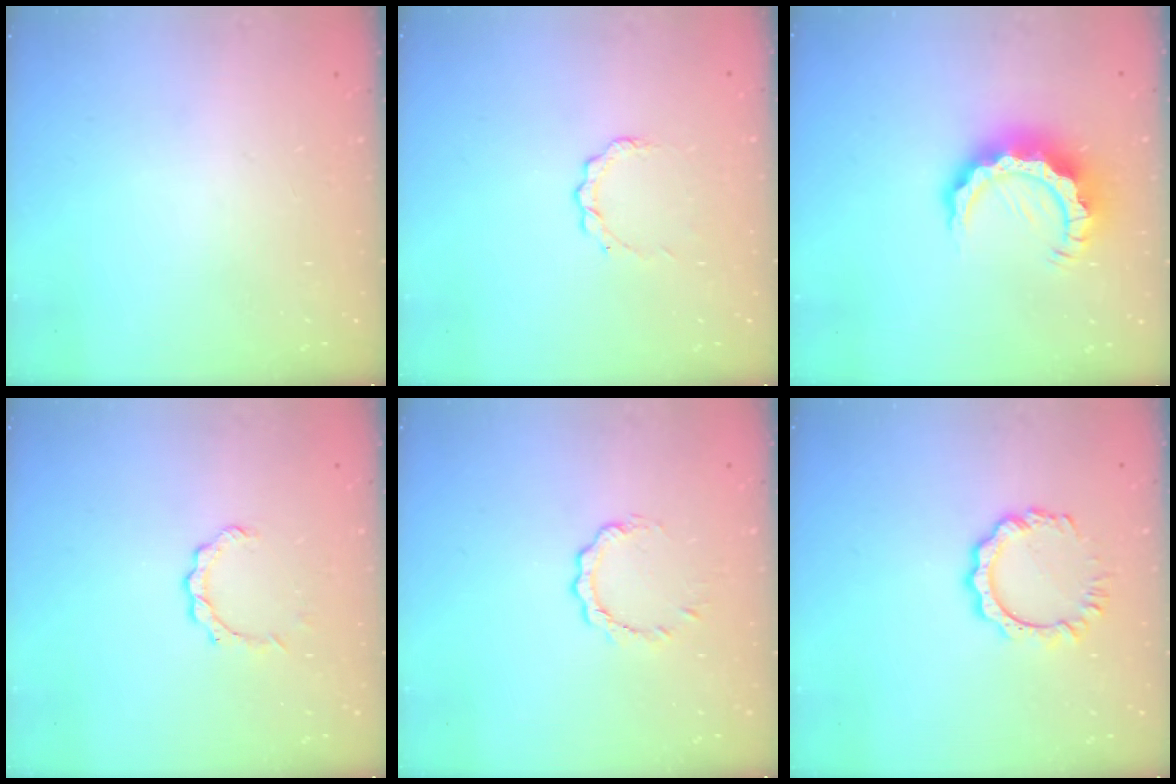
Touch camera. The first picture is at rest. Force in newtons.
{"total": 4.7, "press": 4.7, "slide": 0.2}
{"total": 11.1, "press": 11.1, "slide": 0.9}
{"total": 3.4, "press": 3.4, "slide": 0.3}
{"total": 4.2, "press": 4.2, "slide": 0.5}
{"total": 7.4, "press": 7.4, "slide": 0.7}